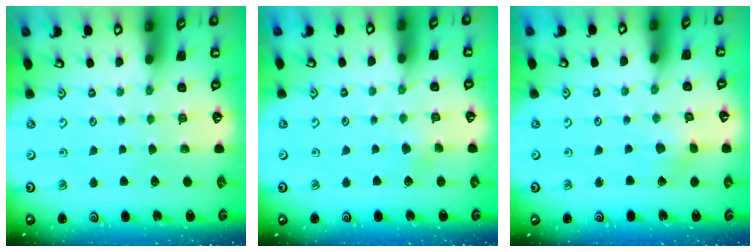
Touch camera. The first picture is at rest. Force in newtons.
{"total": 2.2, "press": 2.1, "slide": 0.5}
{"total": 3.0, "press": 3.0, "slide": 0.4}